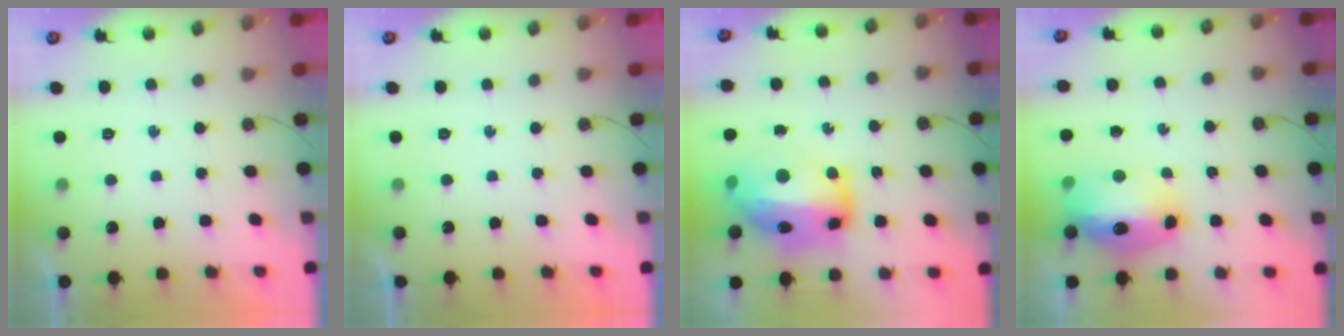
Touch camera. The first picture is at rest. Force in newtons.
{"total": 0.0}
{"total": 17.9, "press": 17.8, "slide": 1.5}
{"total": 15.1, "press": 15.0, "slide": 1.3}